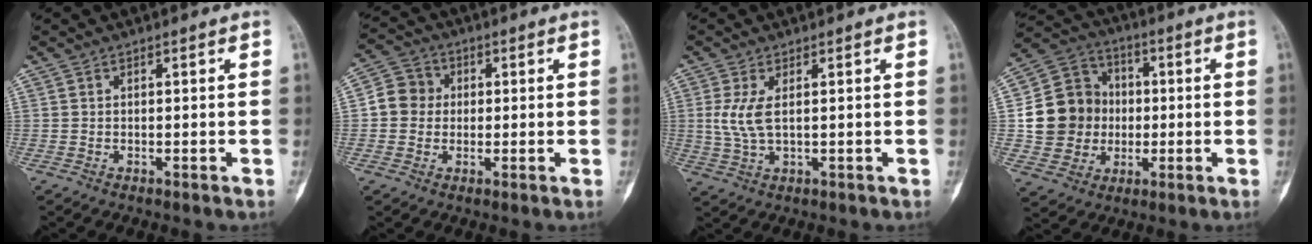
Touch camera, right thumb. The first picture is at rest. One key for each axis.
{"total": 6.3, "fx": 0.2, "fy": 5.9, "fz": 2.2, "tx": -0.020, "ty": 0.014, "tz": -0.007}
{"total": 5.1, "fx": 0.9, "fy": 2.0, "fz": 4.6, "tx": -0.116, "ty": -0.005, "tz": 0.024}
{"total": 14.8, "fx": 0.0, "fy": 13.4, "fz": 6.1, "tx": -0.084, "ty": 0.025, "tz": 0.006}